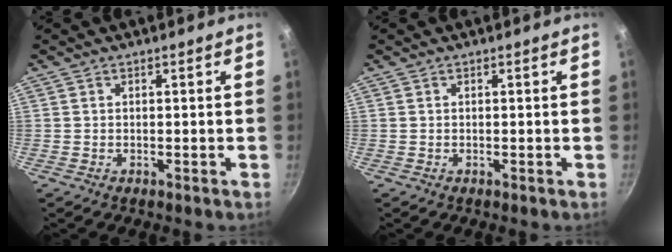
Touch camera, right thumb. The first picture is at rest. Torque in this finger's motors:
{"motor_torque": [0.00, 0.00, 0.01, 0.01, 0.01]}